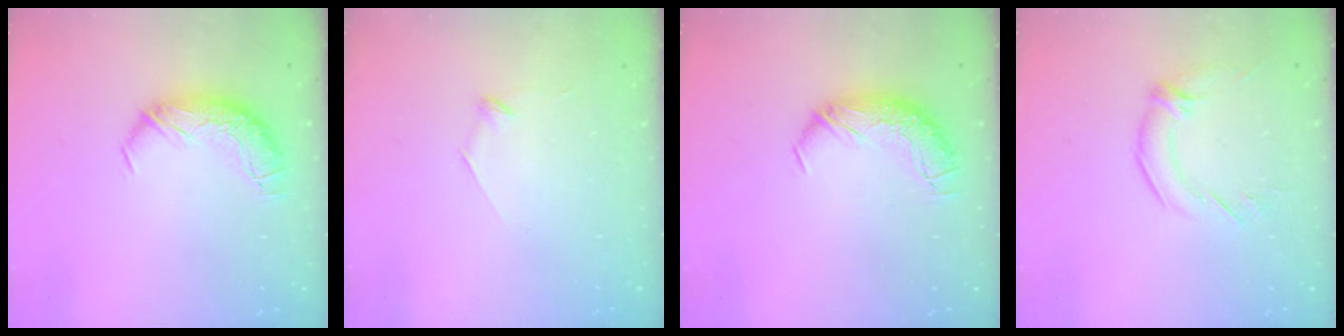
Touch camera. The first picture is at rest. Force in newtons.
{"total": 8.0, "press": 8.0, "slide": 0.6}
{"total": 0.0}
{"total": 2.3, "press": 0.8, "slide": 2.1}